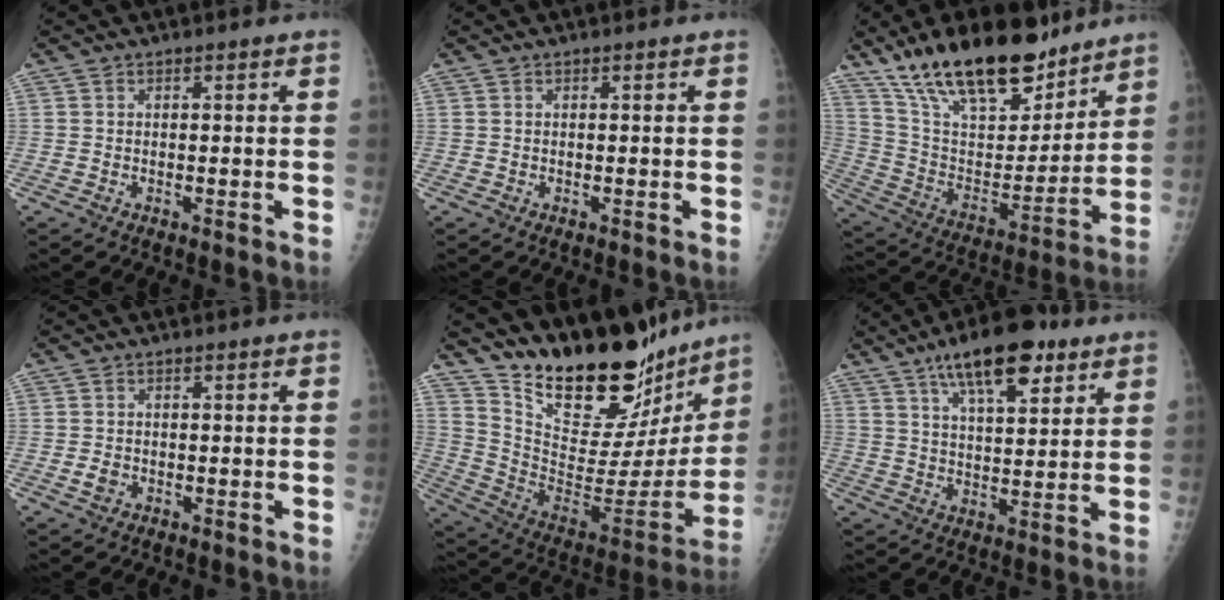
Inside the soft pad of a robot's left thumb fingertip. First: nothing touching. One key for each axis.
{"total": 0.0}
{"total": 25.3, "fx": 18.6, "fy": 9.9, "fz": 14.1, "tx": -0.203, "ty": -0.077, "tz": 0.317}
{"total": 1.7, "fx": -0.4, "fy": 1.4, "fz": 0.9, "tx": -0.012, "ty": 0.001, "tz": -0.004}
{"total": 28.7, "fx": 23.5, "fy": 9.8, "fz": 13.1, "tx": -0.175, "ty": -0.134, "tz": 0.358}
{"total": 14.5, "fx": 8.6, "fy": 5.4, "fz": 10.3, "tx": -0.138, "ty": -0.030, "tz": 0.139}